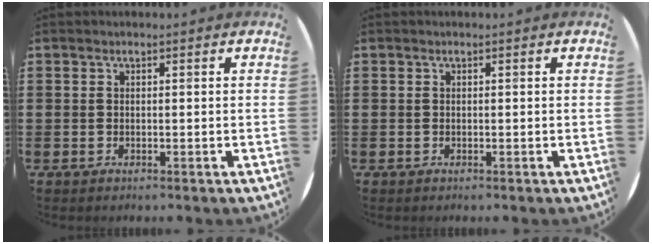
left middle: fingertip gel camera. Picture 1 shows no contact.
{"total": 0.0}